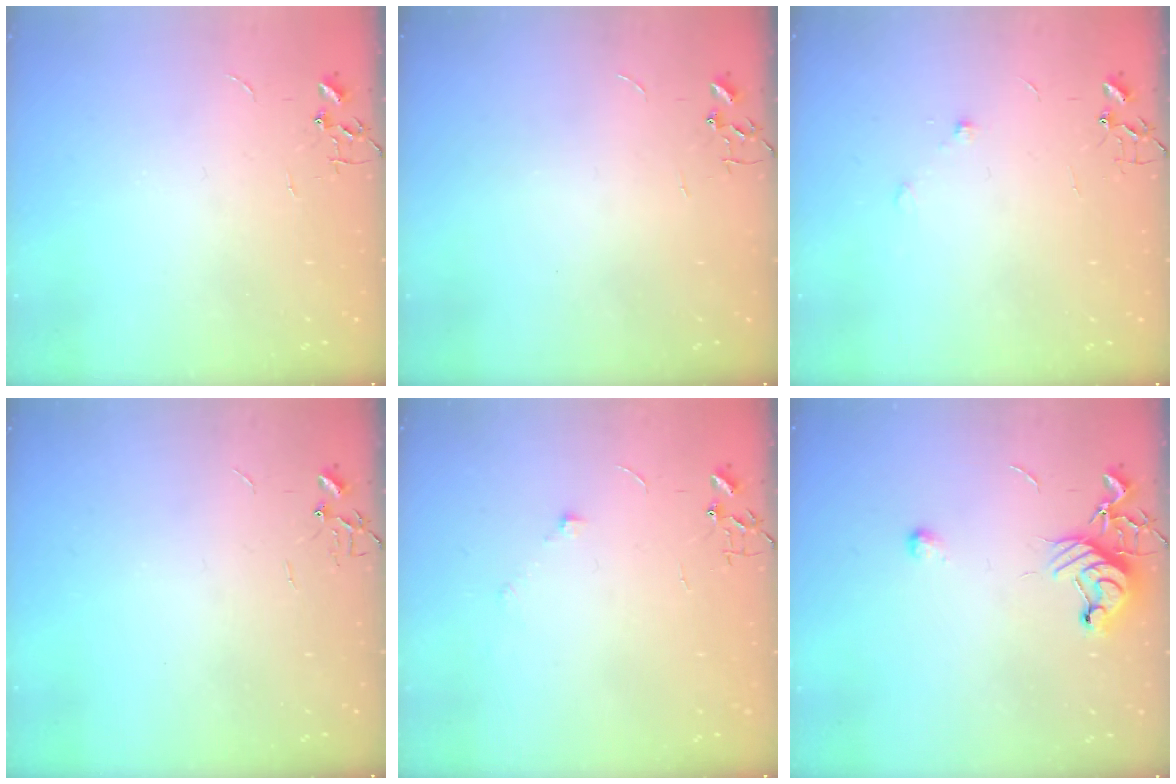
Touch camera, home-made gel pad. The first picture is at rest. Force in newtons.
{"total": 0.0}
{"total": 5.0, "press": 4.9, "slide": 1.3}
{"total": 0.0}
{"total": 4.0, "press": 3.6, "slide": 1.6}
{"total": 9.7, "press": 9.6, "slide": 1.4}